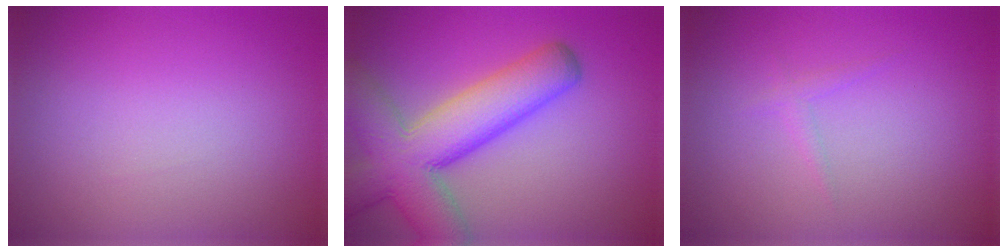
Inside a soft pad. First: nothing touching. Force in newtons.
{"total": 9.4, "press": 9.4, "slide": 0.4}
{"total": 0.8, "press": 0.8, "slide": 0.1}